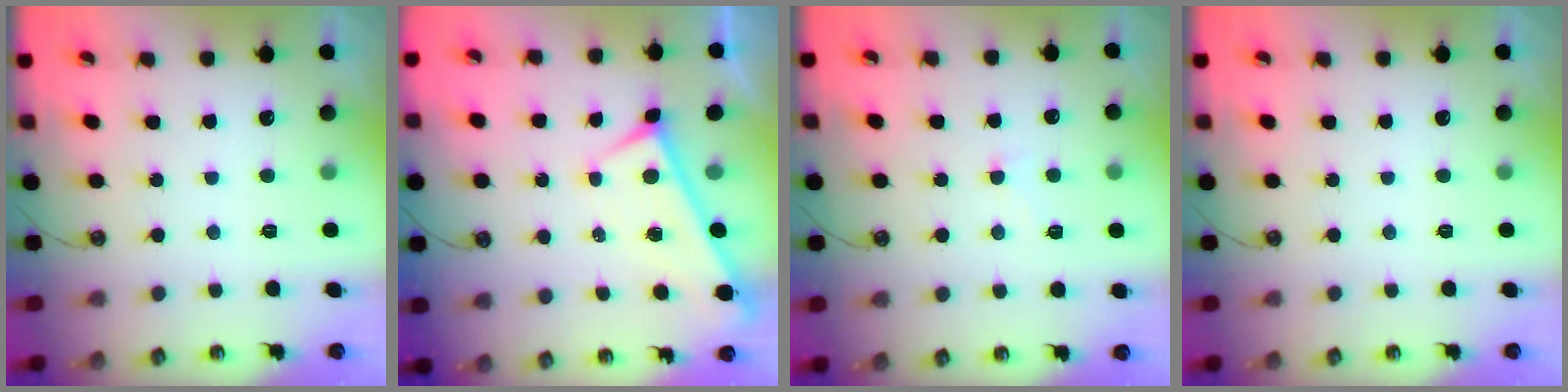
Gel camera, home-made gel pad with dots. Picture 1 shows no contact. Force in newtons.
{"total": 0.0}
{"total": 1.8, "press": 1.7, "slide": 0.5}
{"total": 0.0}